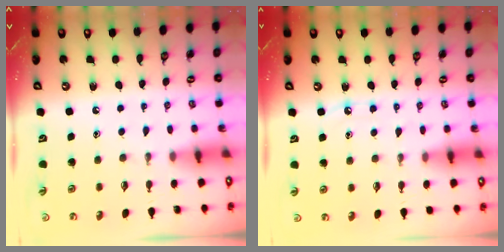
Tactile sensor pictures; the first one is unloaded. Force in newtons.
{"total": 5.1, "press": 5.1, "slide": 0.5}